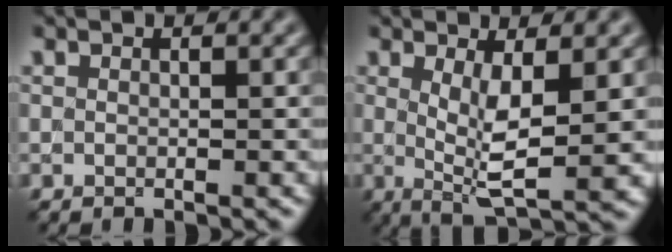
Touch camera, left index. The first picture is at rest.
{"total": 4.9, "force": [0.6, 1.3, 4.7], "torque": [-0.089, -0.010, 0.012]}